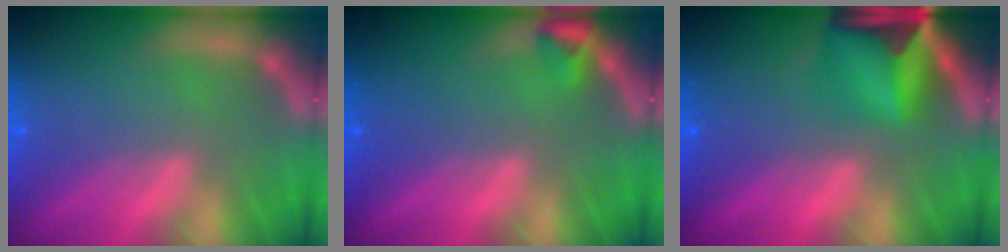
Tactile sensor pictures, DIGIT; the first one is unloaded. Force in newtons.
{"total": 1.5}
{"total": 8.4}